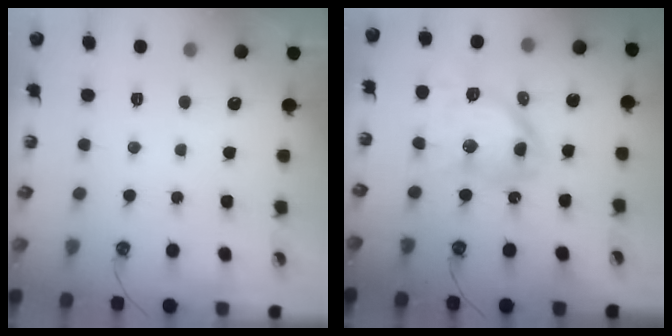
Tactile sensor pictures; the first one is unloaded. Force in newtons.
{"total": 12.8, "press": 12.7, "slide": 1.5}